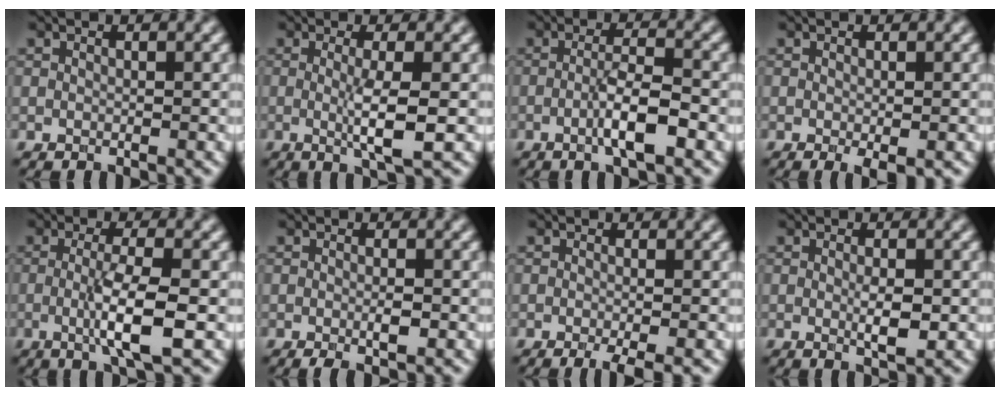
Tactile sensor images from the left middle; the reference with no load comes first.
{"total": 3.7, "force": [-0.2, 0.5, 3.7], "torque": [-0.067, -0.009, -0.003]}
{"total": 4.1, "force": [-1.3, 0.7, 3.8], "torque": [-0.067, 0.007, -0.028]}
{"total": 1.5, "force": [-0.6, 0.2, 1.4], "torque": [-0.024, -0.007, -0.008]}
{"total": 5.2, "force": [-0.8, 1.0, 5.0], "torque": [-0.088, -0.004, -0.018]}
{"total": 1.9, "force": [-0.5, 0.4, 1.8], "torque": [-0.029, -0.002, -0.010]}
{"total": 2.5, "force": [-1.4, 0.4, 2.1], "torque": [-0.032, -0.004, -0.027]}
{"total": 2.4, "force": [-0.2, 0.5, 2.4], "torque": [-0.043, -0.004, -0.001]}